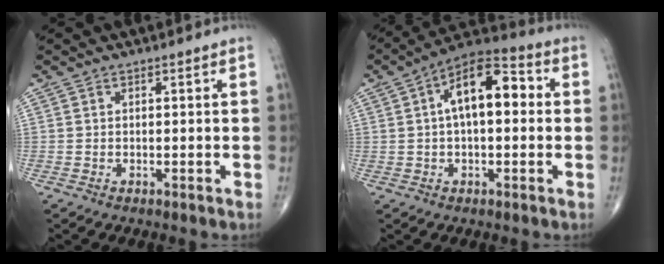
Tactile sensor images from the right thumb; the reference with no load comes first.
{"total": 12.8, "force": [2.0, 6.2, 11.0], "torque": [-0.169, 0.035, 0.020]}